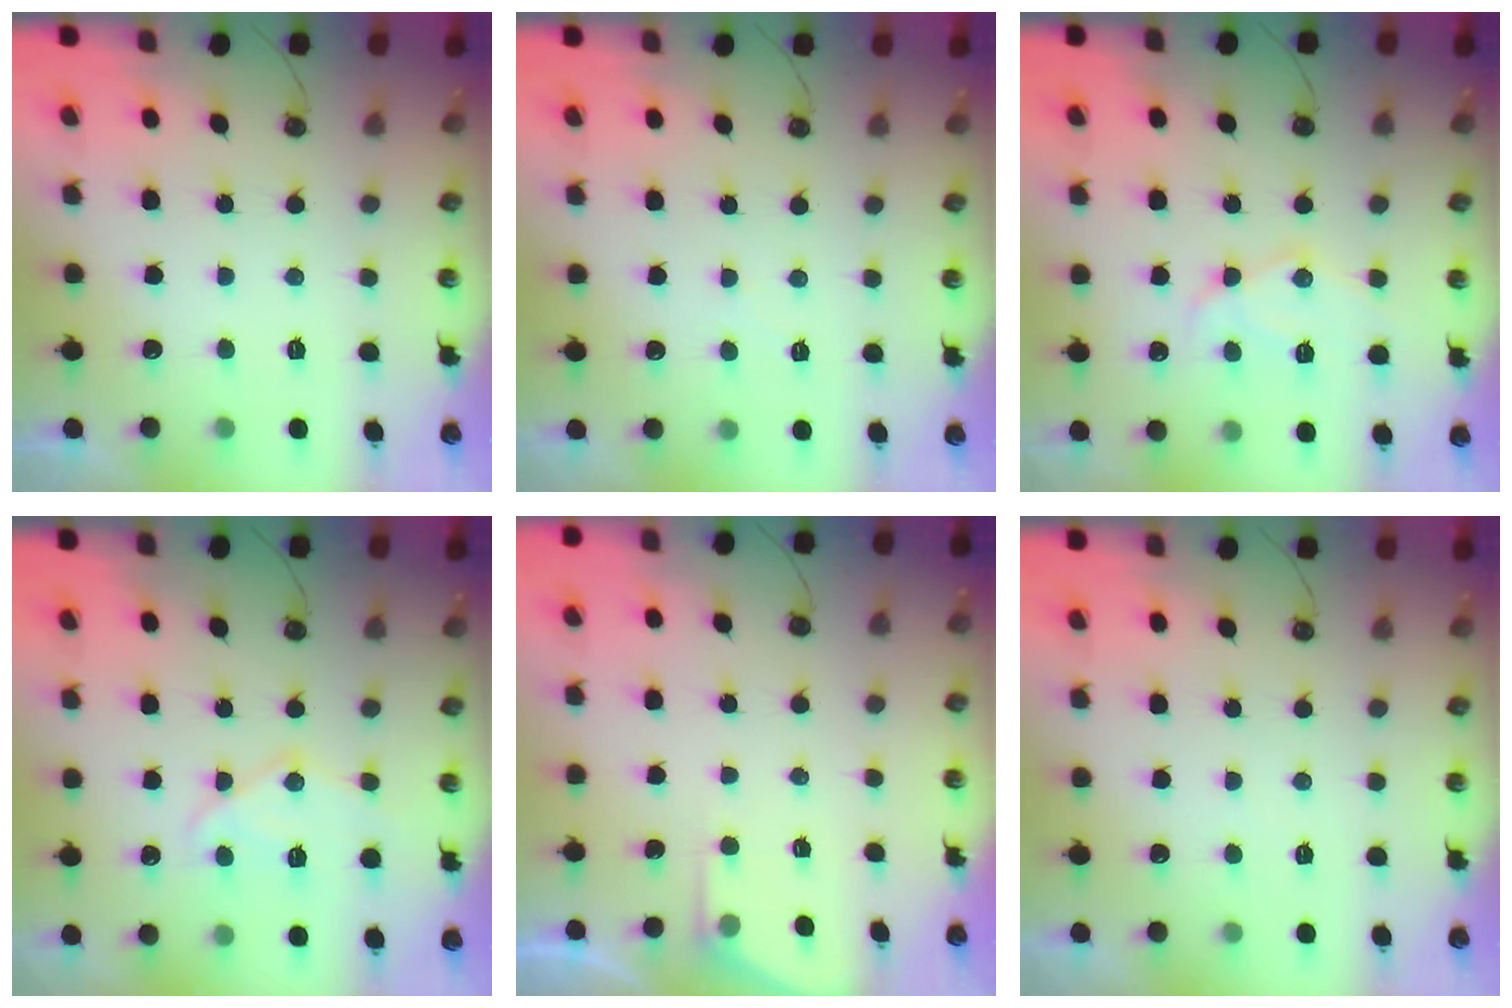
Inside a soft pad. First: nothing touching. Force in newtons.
{"total": 4.1, "press": 4.0, "slide": 0.8}
{"total": 12.4, "press": 12.3, "slide": 1.0}
{"total": 13.9, "press": 13.8, "slide": 1.4}
{"total": 3.0, "press": 2.9, "slide": 0.4}
{"total": 2.5, "press": 2.5, "slide": 0.4}